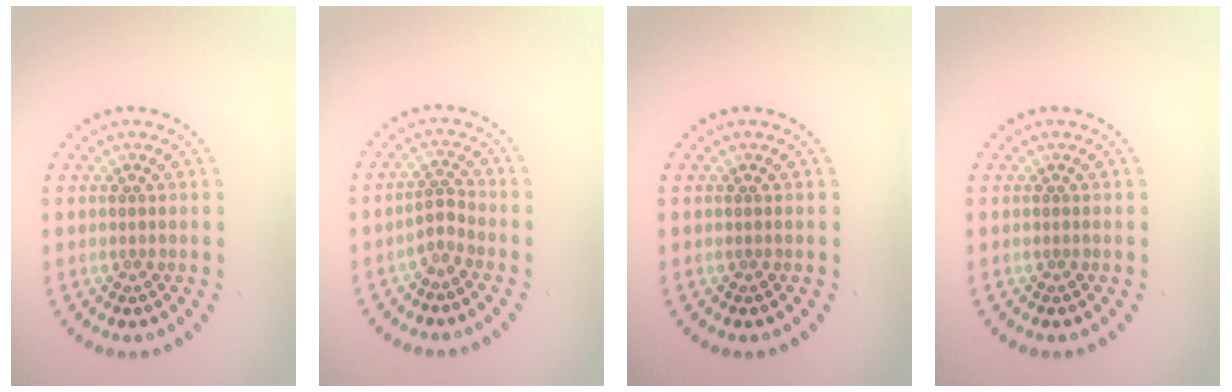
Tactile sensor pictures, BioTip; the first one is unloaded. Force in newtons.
{"total": 1.6, "press": 1.1, "slide": 1.2}
{"total": 0.0}
{"total": 0.0}